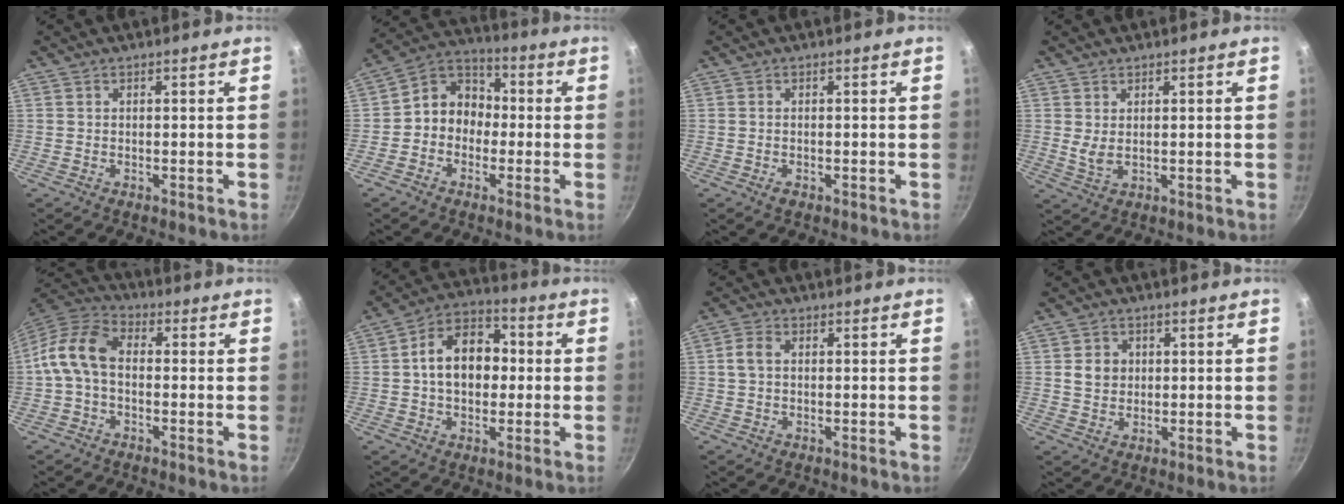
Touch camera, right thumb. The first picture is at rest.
{"total": 9.1, "force": [-1.1, 7.7, 4.6], "torque": [-0.033, 0.039, -0.043]}
{"total": 1.1, "force": [-0.5, 0.7, 0.7], "torque": [-0.012, 0.000, -0.010]}
{"total": 2.8, "force": [0.9, 1.3, 2.3], "torque": [-0.043, -0.011, 0.022]}
{"total": 9.8, "force": [-0.6, 6.5, 7.3], "torque": [-0.134, 0.036, -0.031]}
{"total": 13.2, "force": [0.6, 9.4, 9.3], "torque": [-0.107, 0.030, -0.006]}
{"total": 3.2, "force": [0.3, 2.2, 2.2], "torque": [-0.044, 0.010, 0.001]}
{"total": 4.3, "force": [0.7, 3.7, 2.0], "torque": [-0.015, 0.003, 0.010]}